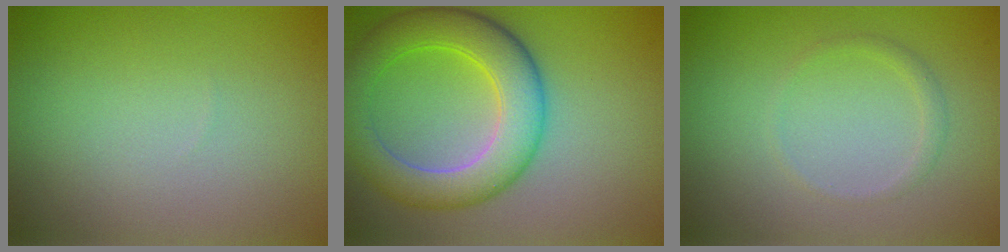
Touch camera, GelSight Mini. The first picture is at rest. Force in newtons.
{"total": 7.3, "press": 7.3, "slide": 0.1}
{"total": 1.0, "press": 1.0, "slide": 0.1}